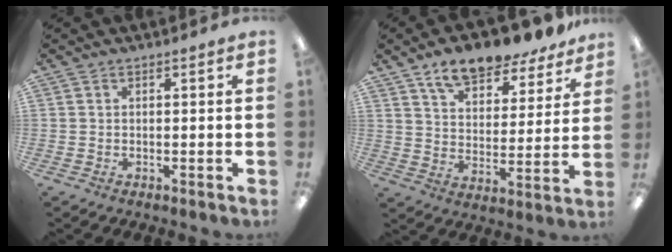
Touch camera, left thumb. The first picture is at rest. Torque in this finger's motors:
{"motor_torque": [0.89, 0.91, 1.39, -1.38, 0.08]}